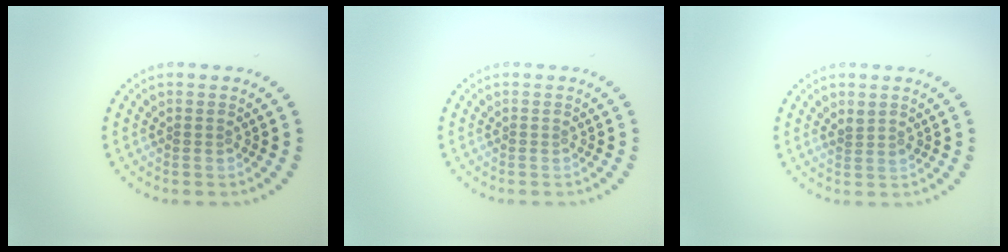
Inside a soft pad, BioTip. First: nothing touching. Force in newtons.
{"total": 0.0}
{"total": 1.0, "press": 0.9, "slide": 0.6}